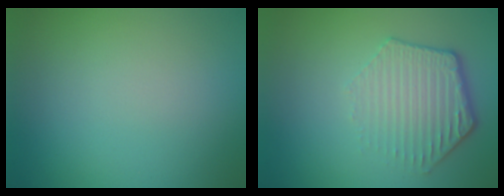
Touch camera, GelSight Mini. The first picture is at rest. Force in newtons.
{"total": 4.1, "press": 3.1, "slide": 2.6}